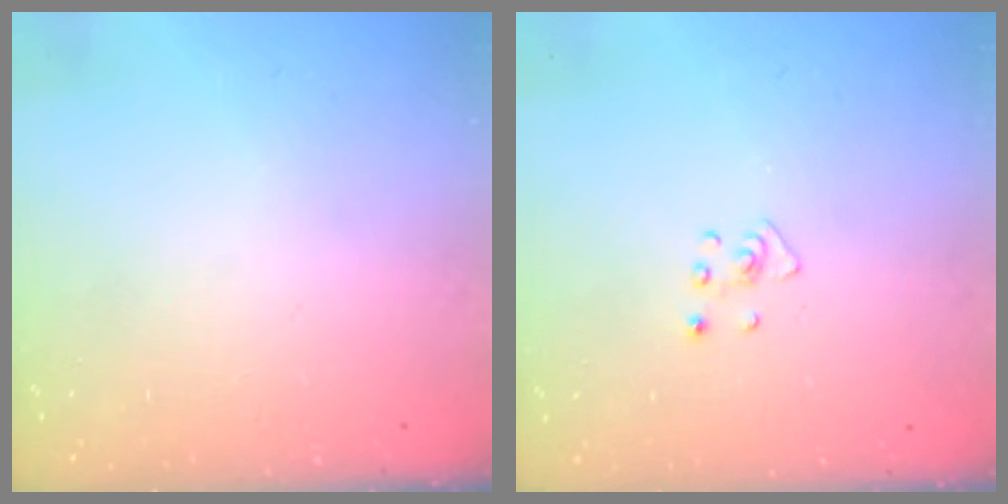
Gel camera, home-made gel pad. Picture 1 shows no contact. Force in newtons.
{"total": 3.6, "press": 3.6, "slide": 0.2}